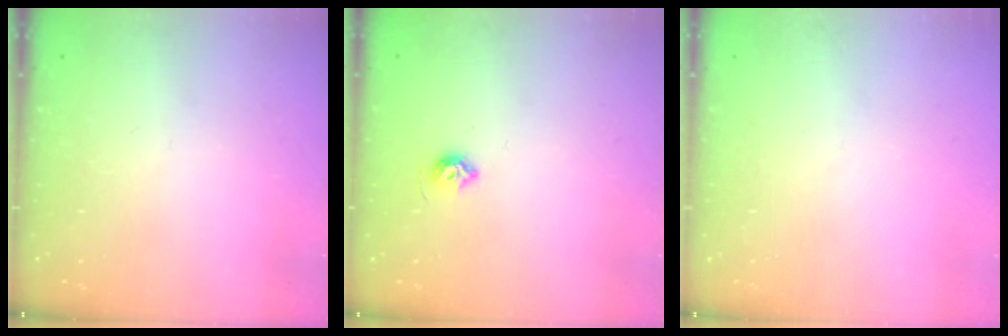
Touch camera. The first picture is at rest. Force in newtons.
{"total": 5.7, "press": 5.7, "slide": 0.7}
{"total": 0.0}